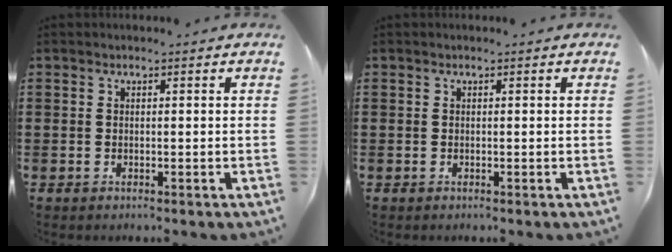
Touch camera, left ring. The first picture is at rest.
{"total": 0.0}